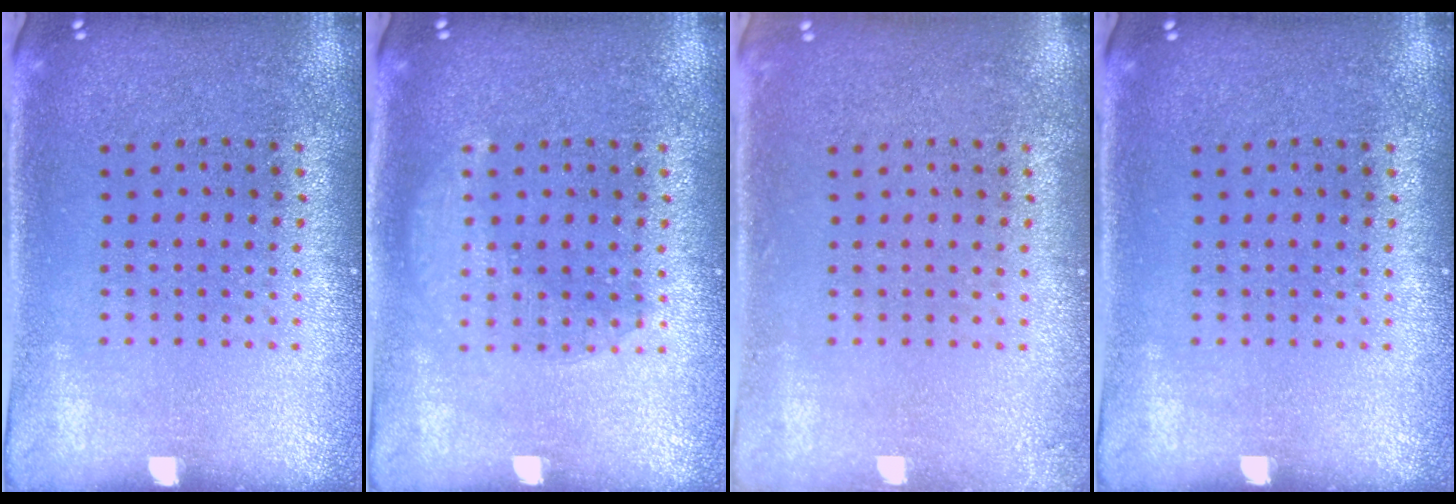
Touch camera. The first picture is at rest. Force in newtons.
{"total": 1.7, "press": 1.7, "slide": 0.4}
{"total": 0.9, "press": 0.9, "slide": 0.2}
{"total": 0.0}